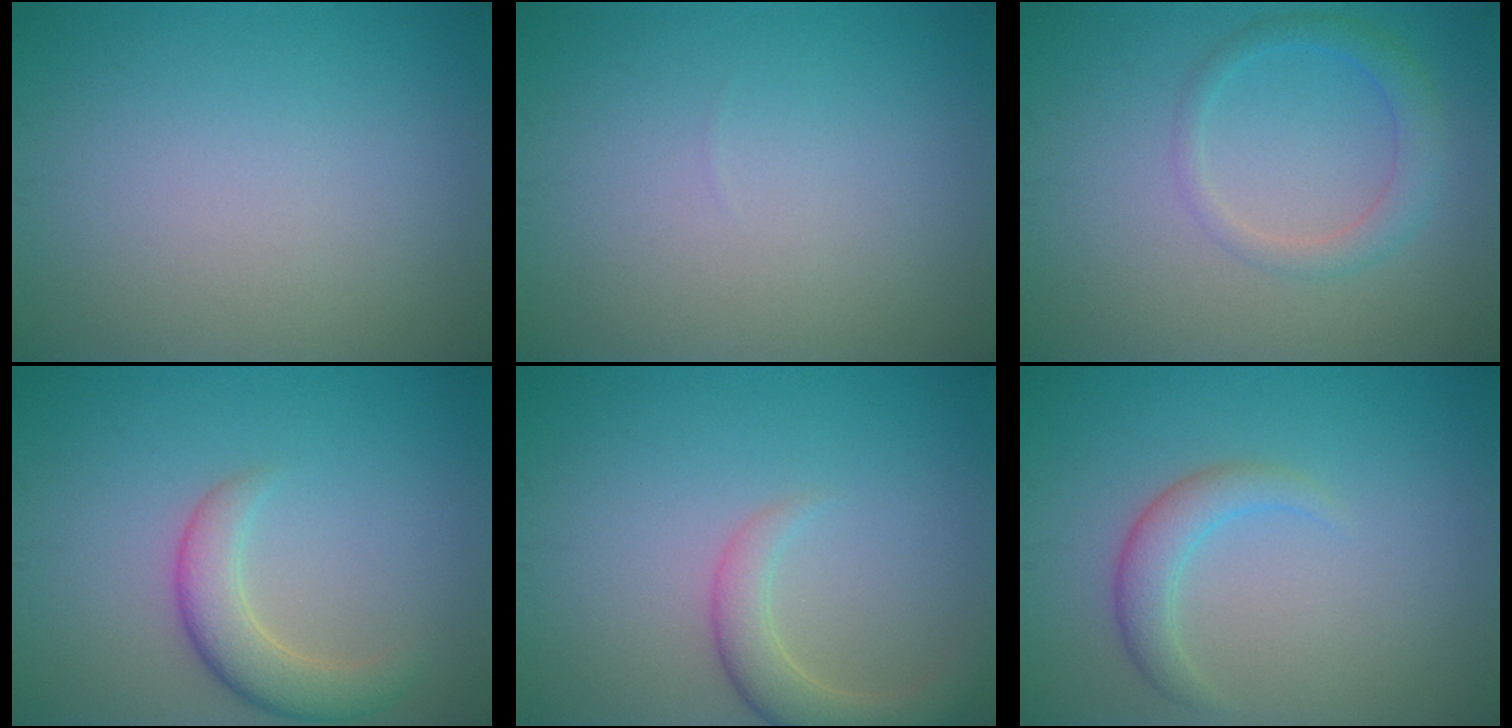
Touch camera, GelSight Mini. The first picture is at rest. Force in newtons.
{"total": 0.0}
{"total": 2.3, "press": 2.3, "slide": 0.1}
{"total": 3.7, "press": 3.6, "slide": 0.4}
{"total": 3.4, "press": 3.4, "slide": 0.4}
{"total": 2.4, "press": 2.4, "slide": 0.2}